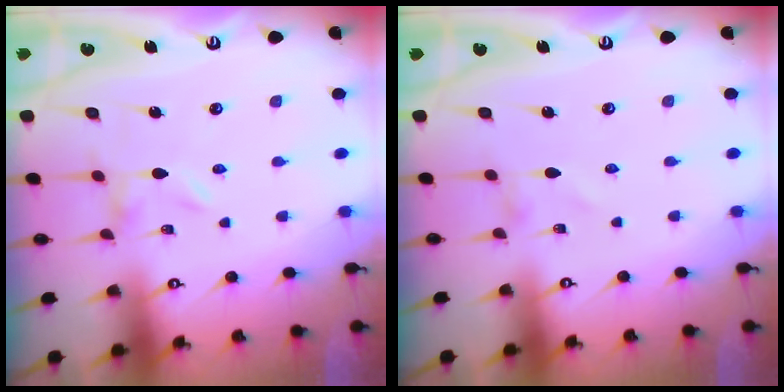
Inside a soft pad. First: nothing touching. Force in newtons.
{"total": 1.1, "press": 1.1, "slide": 0.0}